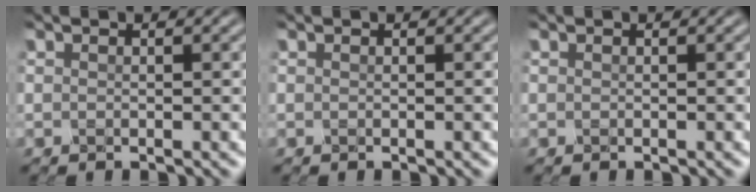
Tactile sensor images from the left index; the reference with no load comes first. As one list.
[{"total": 0.0}, {"total": 0.0}]